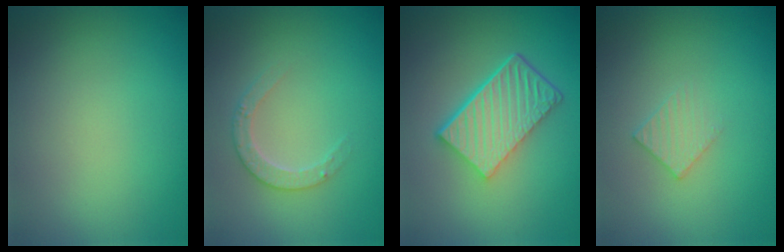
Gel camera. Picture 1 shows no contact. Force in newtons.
{"total": 2.1, "press": 2.1, "slide": 0.3}
{"total": 6.2, "press": 4.2, "slide": 4.6}
{"total": 1.4, "press": 1.4, "slide": 0.2}